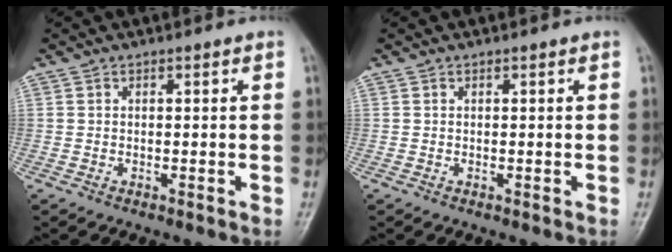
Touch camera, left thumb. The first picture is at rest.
{"total": 0.0}